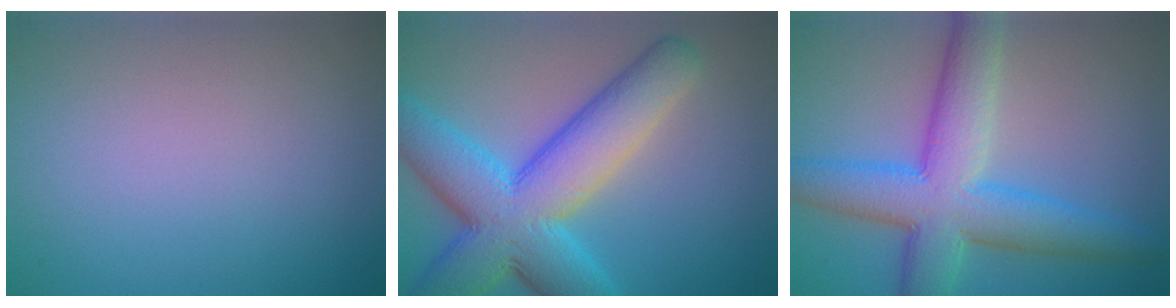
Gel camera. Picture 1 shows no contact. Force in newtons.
{"total": 11.3, "press": 11.3, "slide": 0.2}
{"total": 8.8, "press": 8.8, "slide": 0.1}